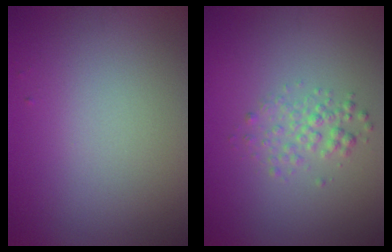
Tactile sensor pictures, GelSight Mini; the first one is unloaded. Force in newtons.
{"total": 1.9, "press": 1.9, "slide": 0.1}